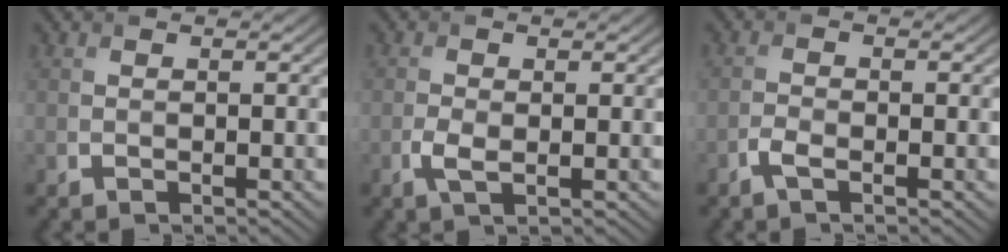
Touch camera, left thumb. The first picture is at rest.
{"total": 2.1, "force": [-0.6, 0.9, 1.8], "torque": [-0.043, -0.003, -0.013]}
{"total": 1.8, "force": [-1.2, 0.6, 1.2], "torque": [-0.031, 0.001, -0.028]}